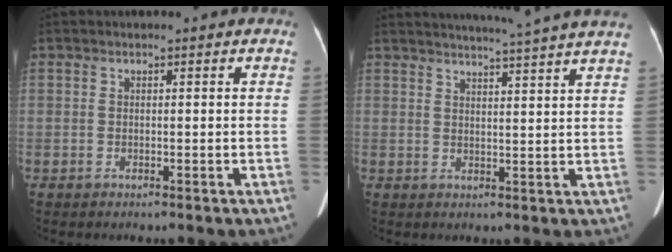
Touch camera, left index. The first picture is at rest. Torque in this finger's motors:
{"motor_torque": [0.20, -1.05, -0.03, 0.05]}